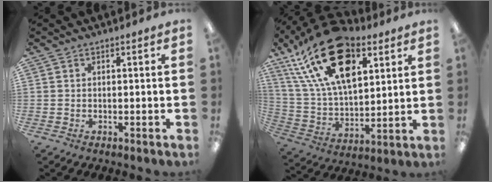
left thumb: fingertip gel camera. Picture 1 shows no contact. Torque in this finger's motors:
{"motor_torque": [2.48, 2.52, 1.39, -1.38, 0.33]}